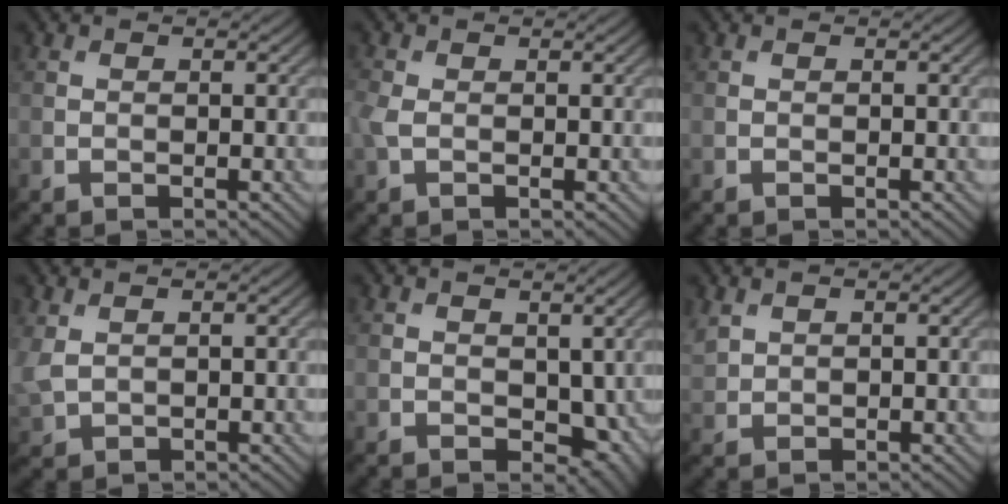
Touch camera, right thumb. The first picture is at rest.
{"total": 1.8, "force": [-0.1, 1.1, 1.4], "torque": [-0.045, 0.001, -0.003]}
{"total": 0.0}
{"total": 3.1, "force": [1.0, 1.9, 2.3], "torque": [-0.077, 0.003, 0.023]}
{"total": 4.0, "force": [0.4, 2.8, 2.8], "torque": [-0.045, -0.013, 0.014]}
{"total": 1.7, "force": [1.2, 0.9, 0.7], "torque": [-0.025, 0.003, 0.033]}